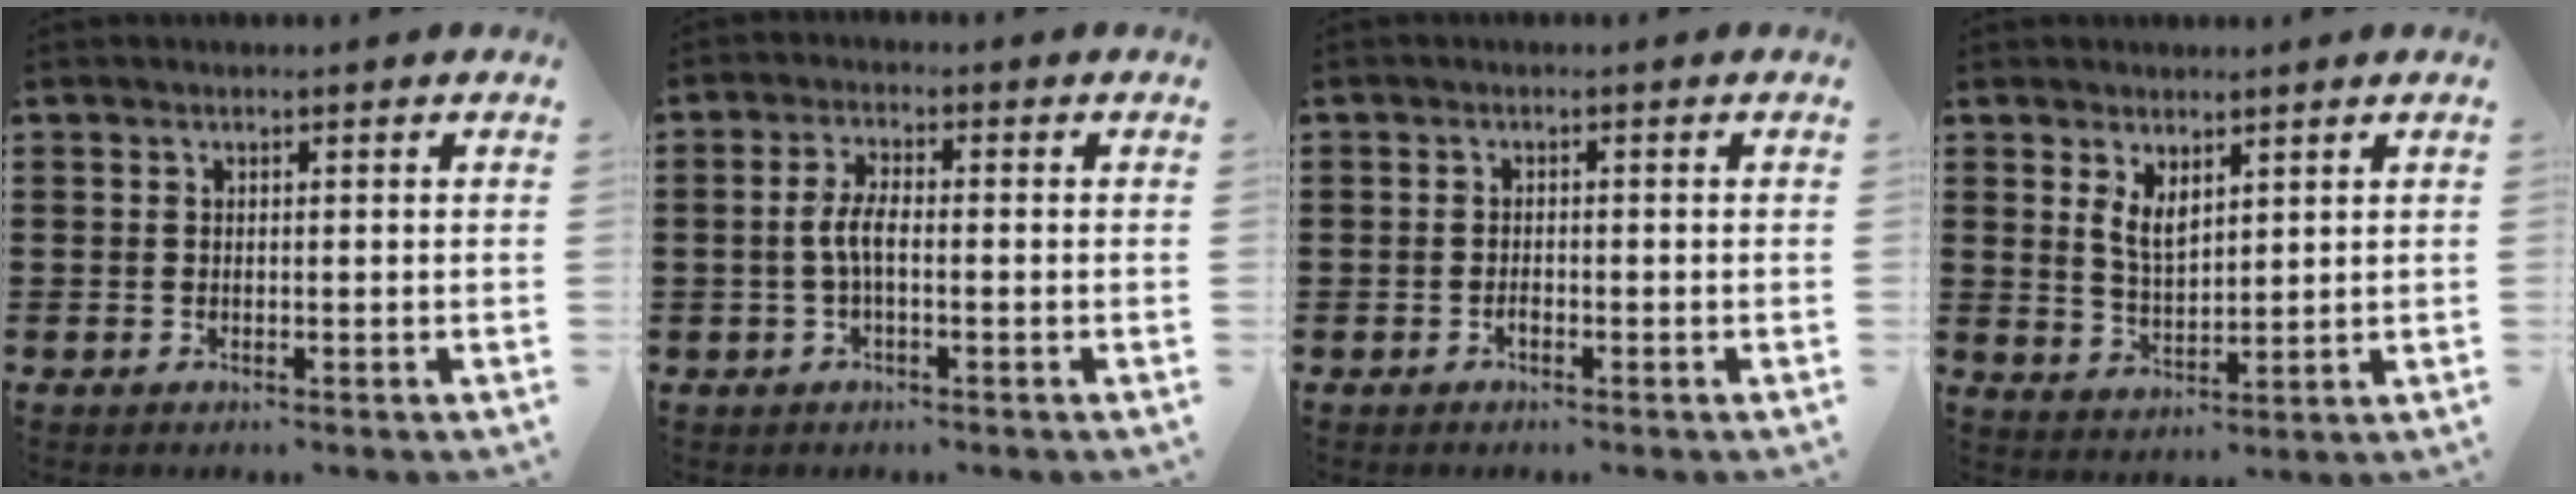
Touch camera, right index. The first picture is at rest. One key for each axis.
{"total": 3.9, "fx": -0.6, "fy": 1.1, "fz": 3.7, "tx": -0.090, "ty": -0.004, "tz": -0.020}
{"total": 1.0, "fx": -0.7, "fy": 0.4, "fz": 0.5, "tx": -0.012, "ty": -0.004, "tz": -0.013}
{"total": 3.8, "fx": 2.2, "fy": 1.8, "fz": 2.6, "tx": -0.056, "ty": 0.003, "tz": 0.040}